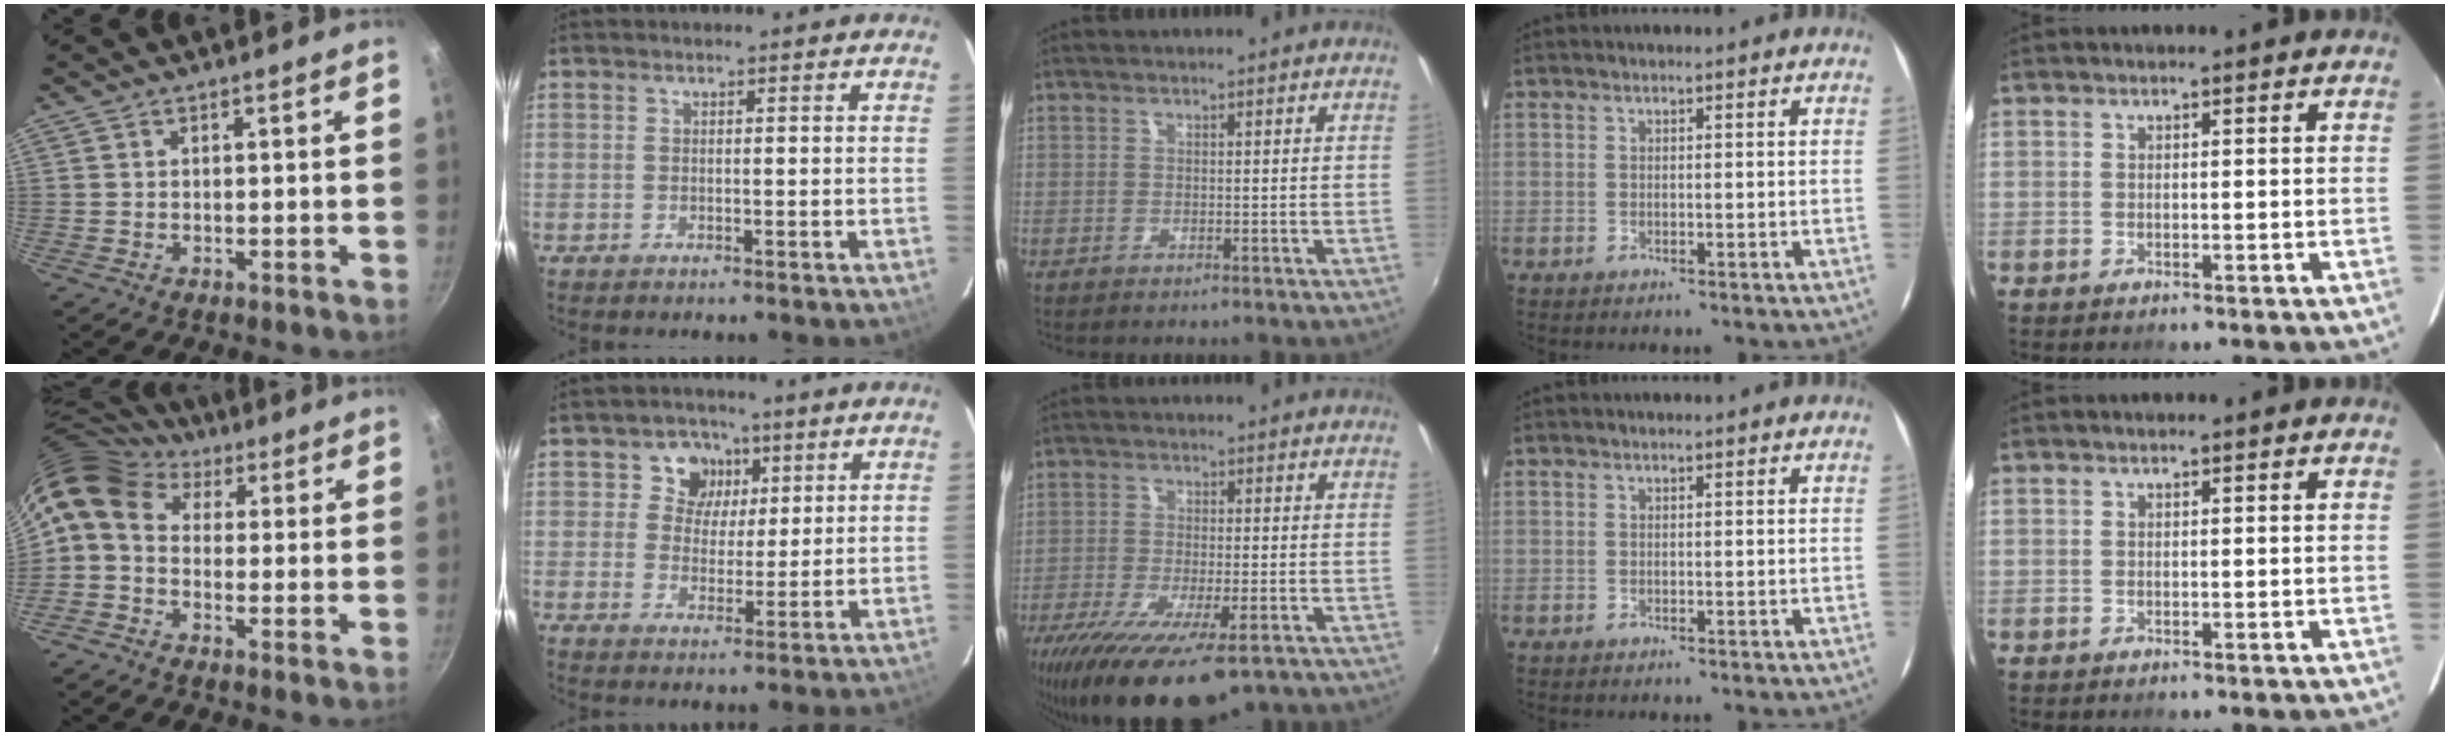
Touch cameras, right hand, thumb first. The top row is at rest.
{"thumb": {"total": 9.4, "force": [2.8, 7.0, 5.7], "torque": [-0.099, 0.024, 0.026]}, "index": {"total": 6.4, "force": [2.3, 5.8, 1.5], "torque": [-0.019, 0.003, 0.035]}, "middle": {"total": 16.8, "force": [-11.3, 4.6, 11.6], "torque": [-0.229, -0.065, -0.180]}}